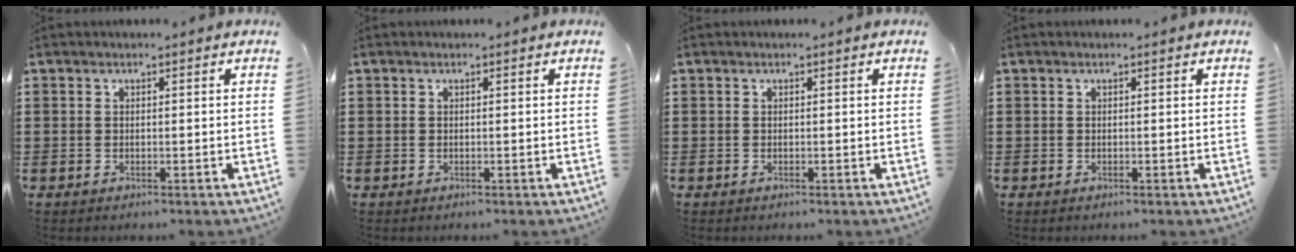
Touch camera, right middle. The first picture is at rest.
{"total": 0.0}
{"total": 0.0}
{"total": 0.0}